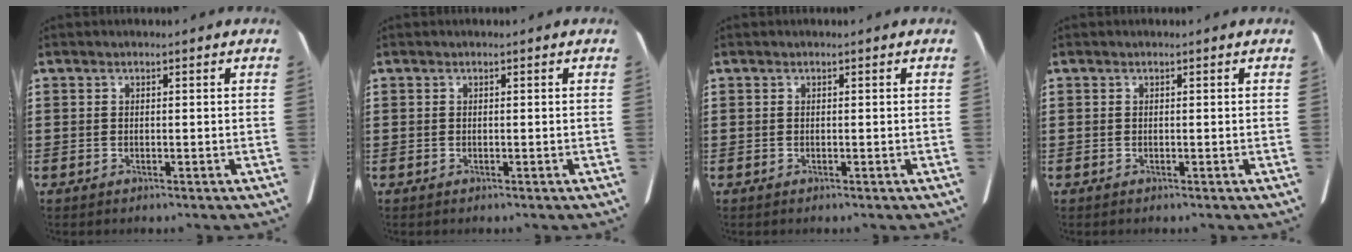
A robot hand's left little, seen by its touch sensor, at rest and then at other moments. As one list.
[{"total": 0.0}, {"total": 0.0}, {"total": 0.0}]